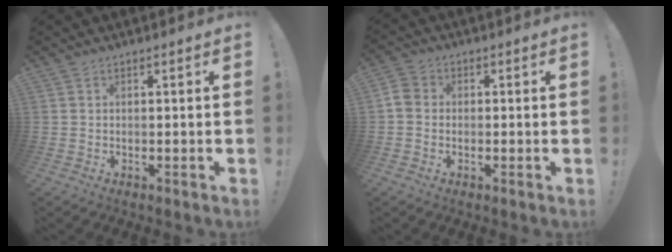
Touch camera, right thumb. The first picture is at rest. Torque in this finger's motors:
{"motor_torque": [-0.15, 0.19, -0.05, 0.09, 0.02]}